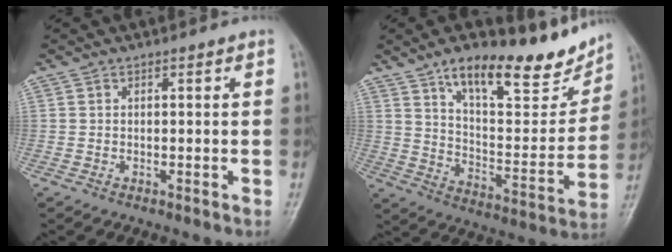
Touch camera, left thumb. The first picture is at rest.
{"total": 21.1, "force": [14.7, 7.6, 13.2], "torque": [-0.138, -0.068, 0.234]}